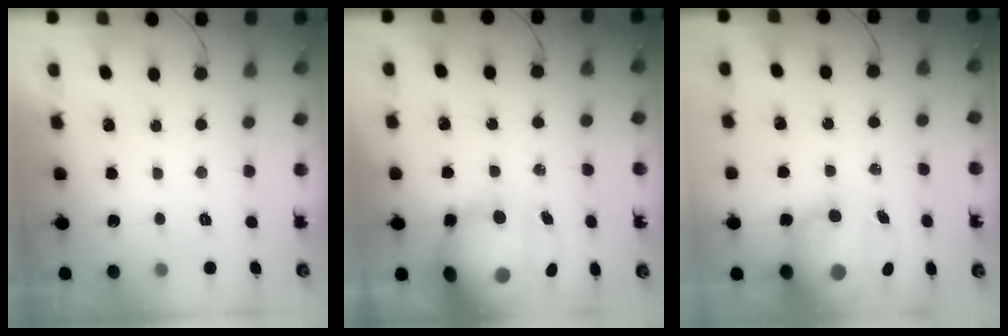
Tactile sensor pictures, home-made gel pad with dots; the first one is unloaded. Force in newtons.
{"total": 22.3, "press": 21.8, "slide": 5.0}
{"total": 17.5, "press": 16.9, "slide": 4.4}